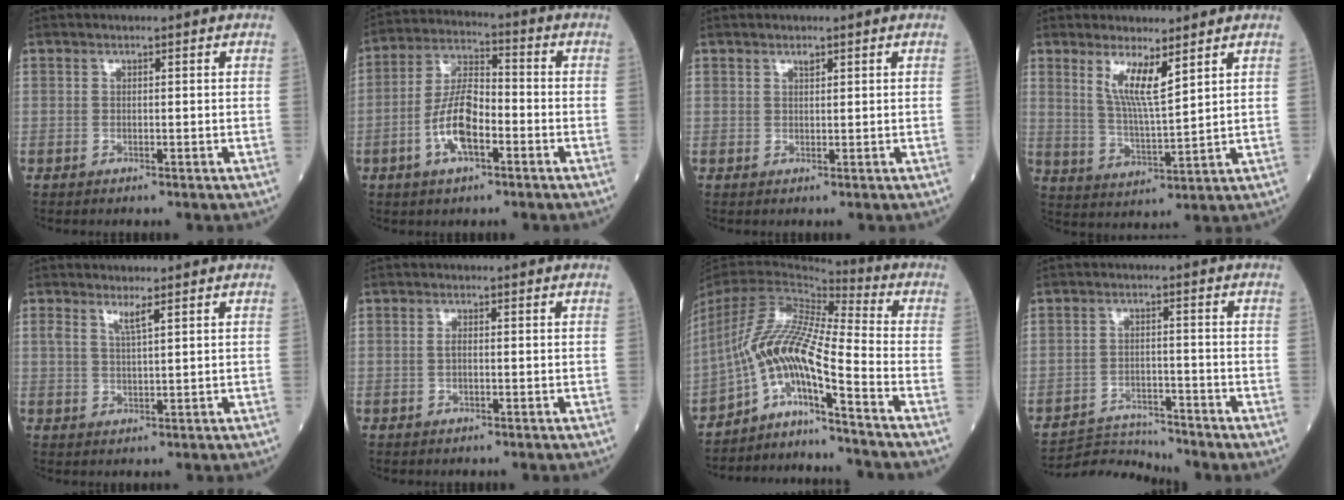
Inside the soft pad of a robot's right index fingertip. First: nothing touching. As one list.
[{"total": 9.1, "force": [-3.1, 3.3, 7.9], "torque": [-0.165, 0.012, -0.061]}, {"total": 0.8, "force": [0.6, 0.3, 0.4], "torque": [-0.008, -0.003, 0.009]}, {"total": 6.4, "force": [3.6, 0.5, 5.3], "torque": [-0.103, -0.014, 0.073]}, {"total": 2.3, "force": [1.4, 0.0, 1.8], "torque": [-0.040, 0.000, 0.027]}, {"total": 1.1, "force": [-0.1, 0.3, 1.0], "torque": [-0.026, -0.001, -0.001]}, {"total": 12.3, "force": [-8.1, -0.9, 9.3], "torque": [-0.186, 0.012, -0.150]}, {"total": 5.9, "force": [-5.6, -0.8, -1.4], "torque": [0.024, -0.001, -0.099]}]